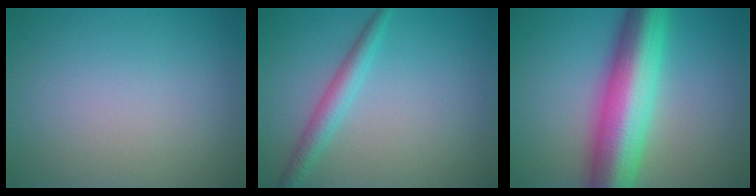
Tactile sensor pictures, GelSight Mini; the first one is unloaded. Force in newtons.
{"total": 2.5, "press": 2.5, "slide": 0.1}
{"total": 11.0, "press": 11.0, "slide": 0.3}